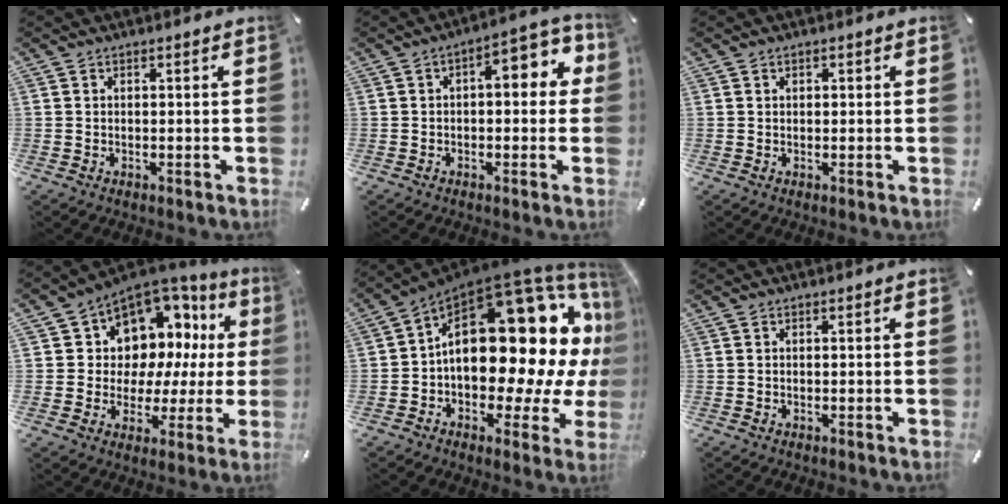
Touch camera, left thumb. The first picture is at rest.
{"total": 8.6, "force": [1.4, 4.3, 7.3], "torque": [-0.092, -0.012, 0.014]}
{"total": 0.7, "force": [0.2, 0.6, 0.2], "torque": [-0.004, 0.003, 0.003]}
{"total": 10.3, "force": [5.7, 8.0, 3.1], "torque": [-0.048, -0.074, 0.104]}
{"total": 28.5, "force": [4.5, 15.2, 23.7], "torque": [-0.344, -0.061, 0.086]}
{"total": 0.0}